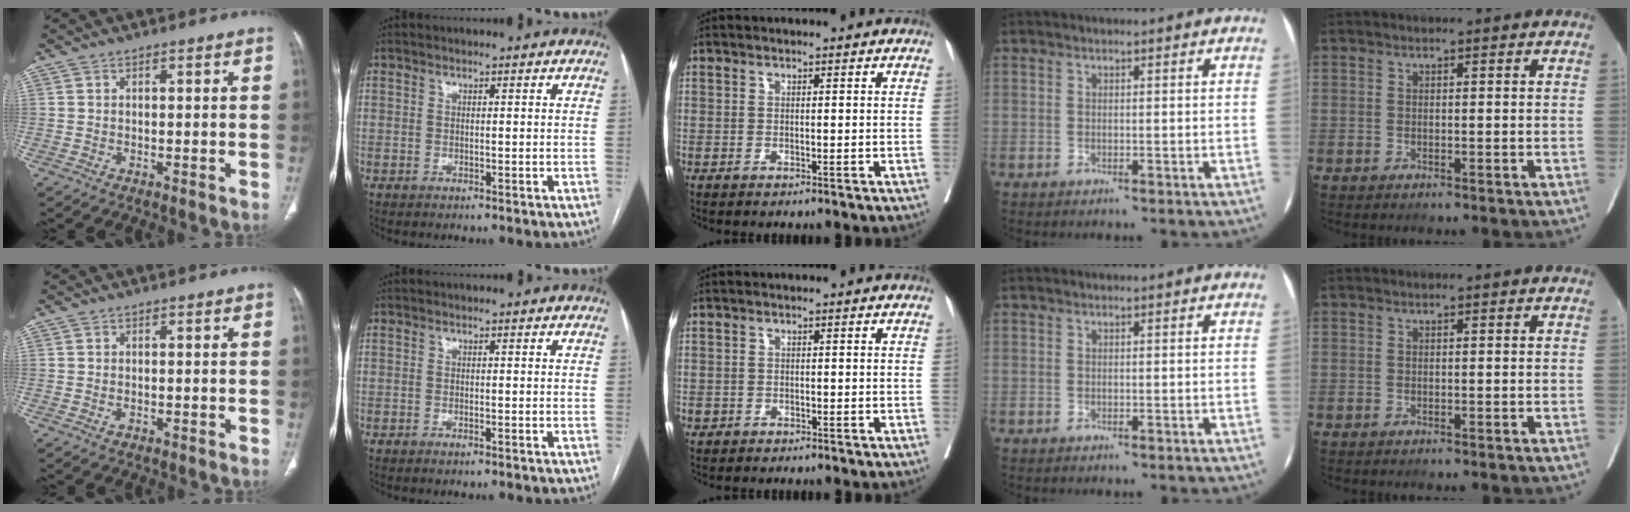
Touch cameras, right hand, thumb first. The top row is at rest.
{"thumb": {"total": 0.8, "force": [-0.2, 0.5, 0.5], "torque": [-0.011, 0.002, -0.002]}, "index": {"total": 0.5, "force": [-0.4, 0.1, 0.3], "torque": [-0.005, 0.000, -0.006]}, "middle": {"total": 0.8, "force": [-0.5, 0.6, 0.1], "torque": [-0.005, 0.003, -0.010]}}